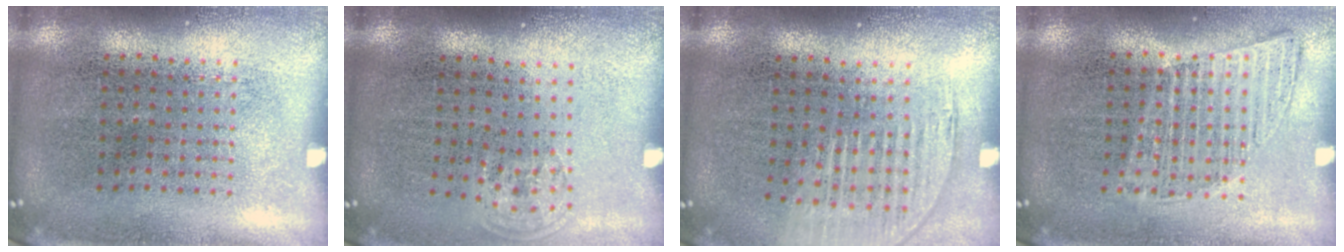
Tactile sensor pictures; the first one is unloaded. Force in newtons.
{"total": 0.7, "press": 0.6, "slide": 0.4}
{"total": 1.2, "press": 1.1, "slide": 0.5}
{"total": 1.0, "press": 1.0, "slide": 0.3}